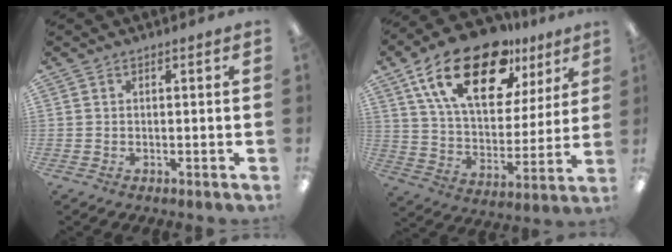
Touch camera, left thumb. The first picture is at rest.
{"total": 23.5, "force": [14.4, 11.3, 14.7], "torque": [-0.252, -0.067, 0.251]}